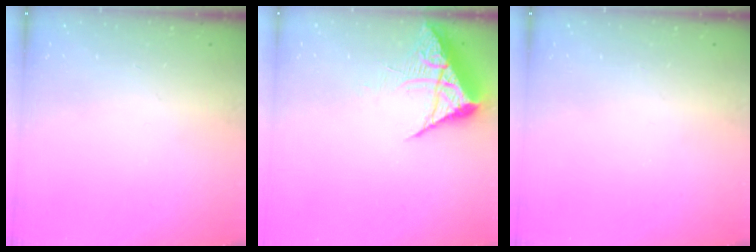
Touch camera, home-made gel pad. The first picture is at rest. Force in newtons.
{"total": 7.2, "press": 7.2, "slide": 0.8}
{"total": 0.0}